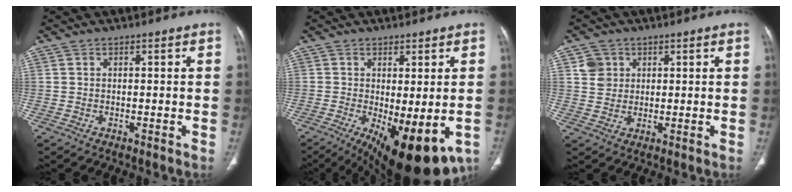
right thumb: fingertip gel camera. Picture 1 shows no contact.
{"total": 15.5, "force": [-5.8, 5.8, 13.1], "torque": [-0.179, -0.018, -0.071]}
{"total": 3.9, "force": [1.5, 3.5, 0.9], "torque": [-0.001, -0.004, 0.029]}